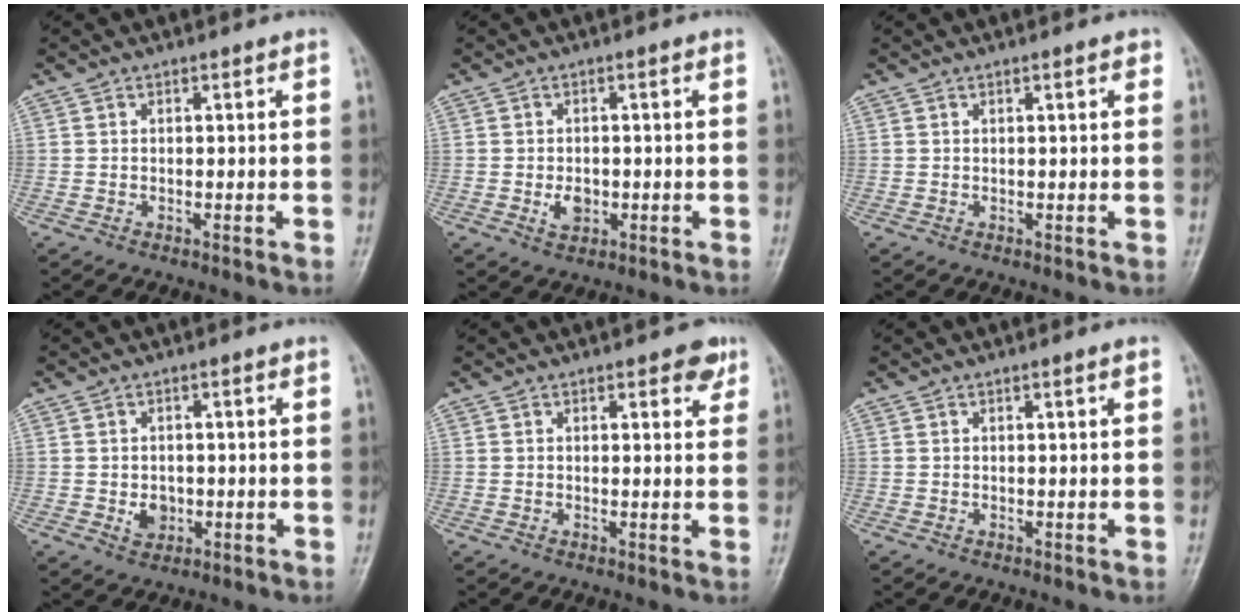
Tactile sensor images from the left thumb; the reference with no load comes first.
{"total": 3.2, "force": [-0.7, 2.4, 2.1], "torque": [-0.028, 0.000, -0.008]}
{"total": 1.2, "force": [0.6, 0.3, 1.0], "torque": [-0.013, 0.001, 0.006]}
{"total": 3.3, "force": [-0.5, 2.6, 1.8], "torque": [-0.018, 0.001, -0.003]}
{"total": 3.4, "force": [2.0, 1.6, 2.3], "torque": [-0.010, -0.006, 0.019]}
{"total": 0.8, "force": [0.3, -0.1, 0.7], "torque": [-0.013, 0.000, 0.006]}